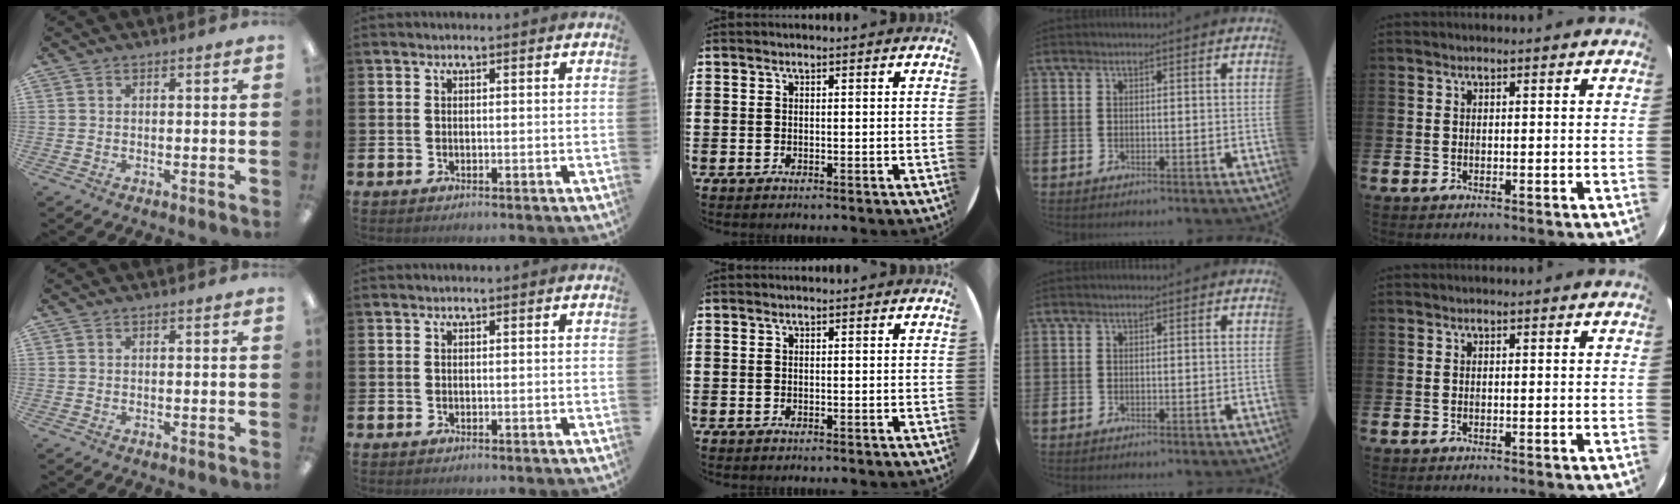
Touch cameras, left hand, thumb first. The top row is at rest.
{}